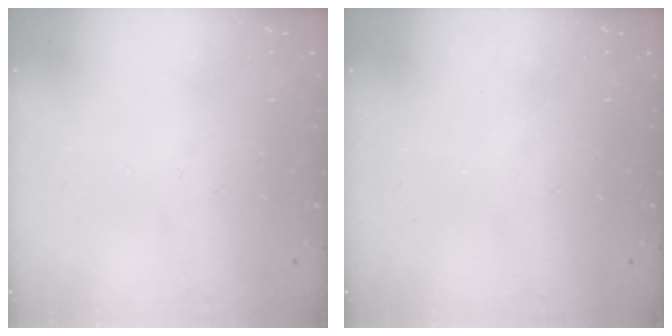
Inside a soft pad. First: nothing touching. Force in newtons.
{"total": 0.0}